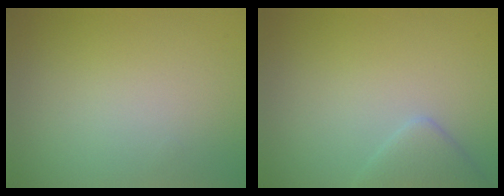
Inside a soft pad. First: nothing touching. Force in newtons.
{"total": 2.6, "press": 2.6, "slide": 0.2}